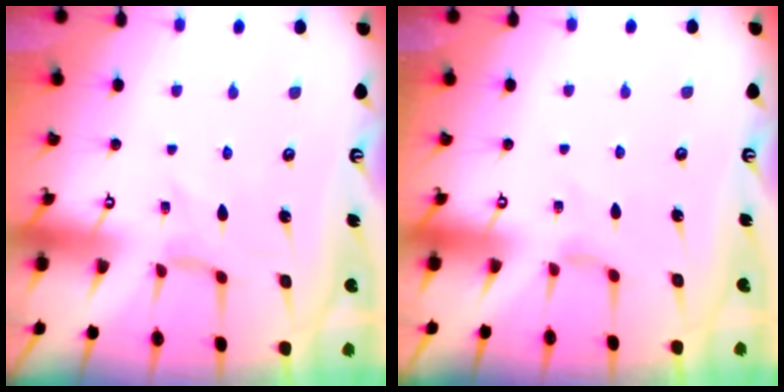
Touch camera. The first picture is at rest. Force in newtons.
{"total": 0.0}